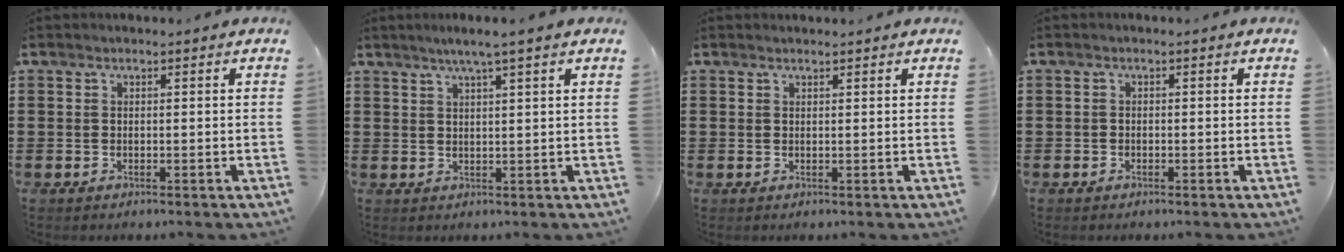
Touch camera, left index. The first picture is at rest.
{"total": 2.7, "force": [1.8, -0.5, 1.9], "torque": [-0.040, 0.001, 0.030]}
{"total": 0.6, "force": [0.6, 0.0, 0.2], "torque": [-0.006, -0.002, 0.012]}
{"total": 0.9, "force": [-0.7, 0.5, -0.1], "torque": [-0.001, 0.002, -0.015]}